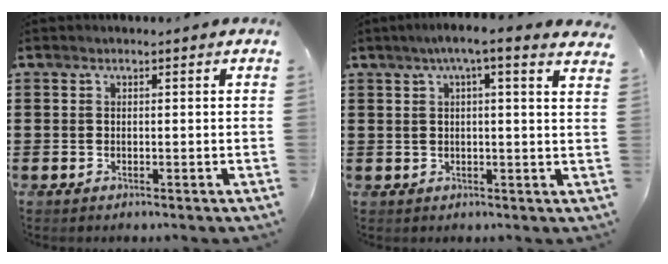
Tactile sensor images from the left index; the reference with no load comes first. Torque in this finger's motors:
{"motor_torque": [2.14, 0.00, 0.37, 0.16]}